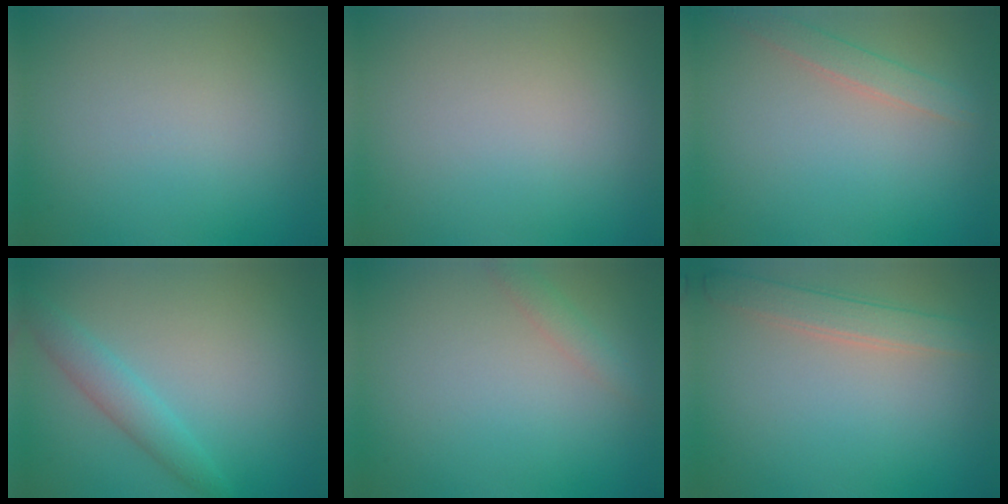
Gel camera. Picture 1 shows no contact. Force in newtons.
{"total": 0.0}
{"total": 1.9, "press": 1.9, "slide": 0.1}
{"total": 2.6, "press": 2.6, "slide": 0.0}
{"total": 1.3, "press": 1.3, "slide": 0.1}
{"total": 2.6, "press": 2.6, "slide": 0.2}